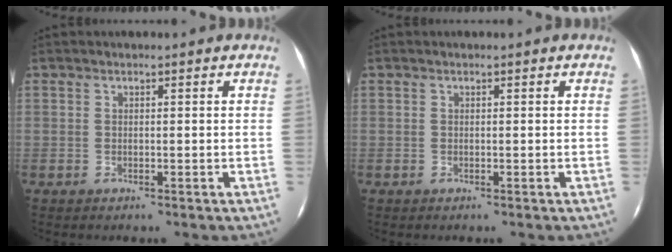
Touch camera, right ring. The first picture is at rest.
{"total": 0.0}